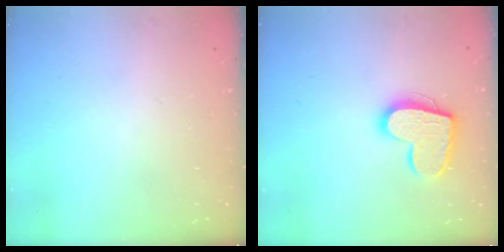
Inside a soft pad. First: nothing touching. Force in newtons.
{"total": 16.1, "press": 16.1, "slide": 0.9}